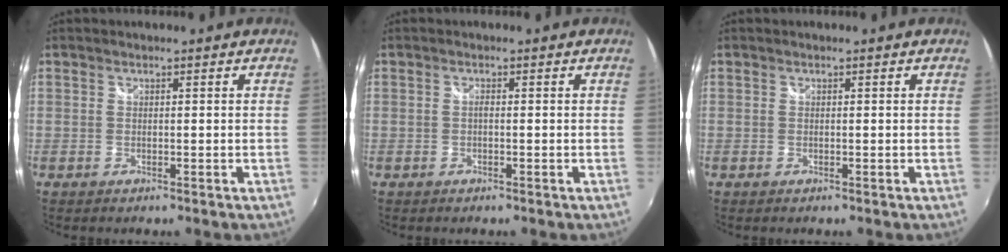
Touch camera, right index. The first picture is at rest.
{"total": 0.6, "force": [-0.2, 0.2, 0.5], "torque": [-0.009, 0.003, -0.005]}
{"total": 0.0}